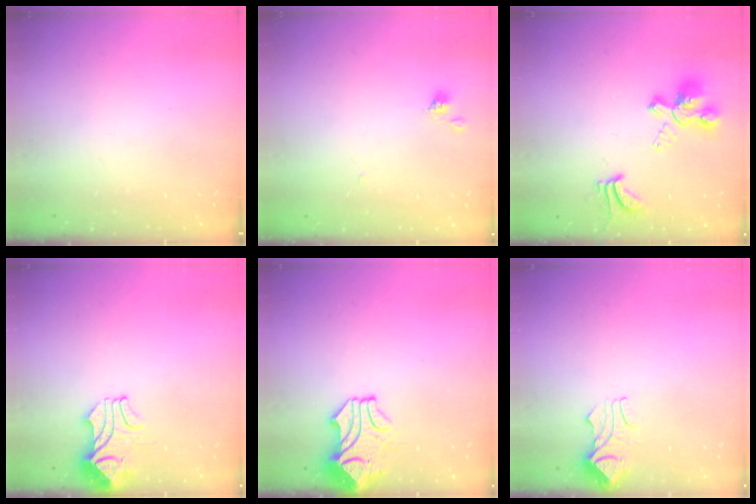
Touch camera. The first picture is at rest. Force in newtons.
{"total": 1.8, "press": 1.8, "slide": 0.1}
{"total": 5.2, "press": 4.8, "slide": 1.9}
{"total": 2.1, "press": 2.0, "slide": 0.8}
{"total": 2.2, "press": 1.9, "slide": 1.1}
{"total": 2.4, "press": 2.3, "slide": 0.7}